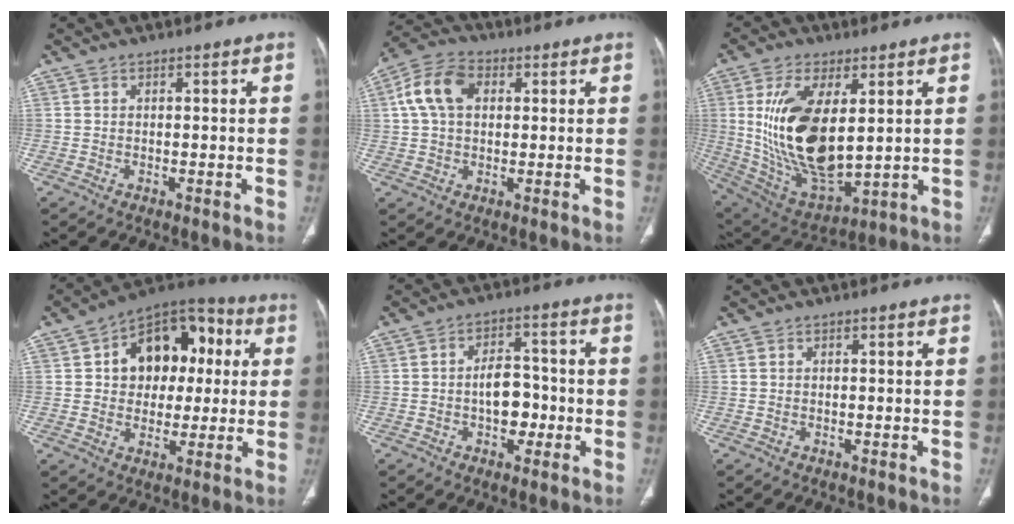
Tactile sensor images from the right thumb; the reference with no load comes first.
{"total": 9.5, "force": [2.3, 6.6, 6.5], "torque": [-0.123, 0.020, 0.036]}
{"total": 20.1, "force": [3.3, 9.6, 17.3], "torque": [-0.331, -0.026, 0.082]}
{"total": 16.9, "force": [3.2, 12.0, 11.4], "torque": [-0.107, 0.024, 0.042]}
{"total": 7.4, "force": [-1.5, 4.8, 5.4], "torque": [-0.056, 0.024, -0.027]}
{"total": 0.0}